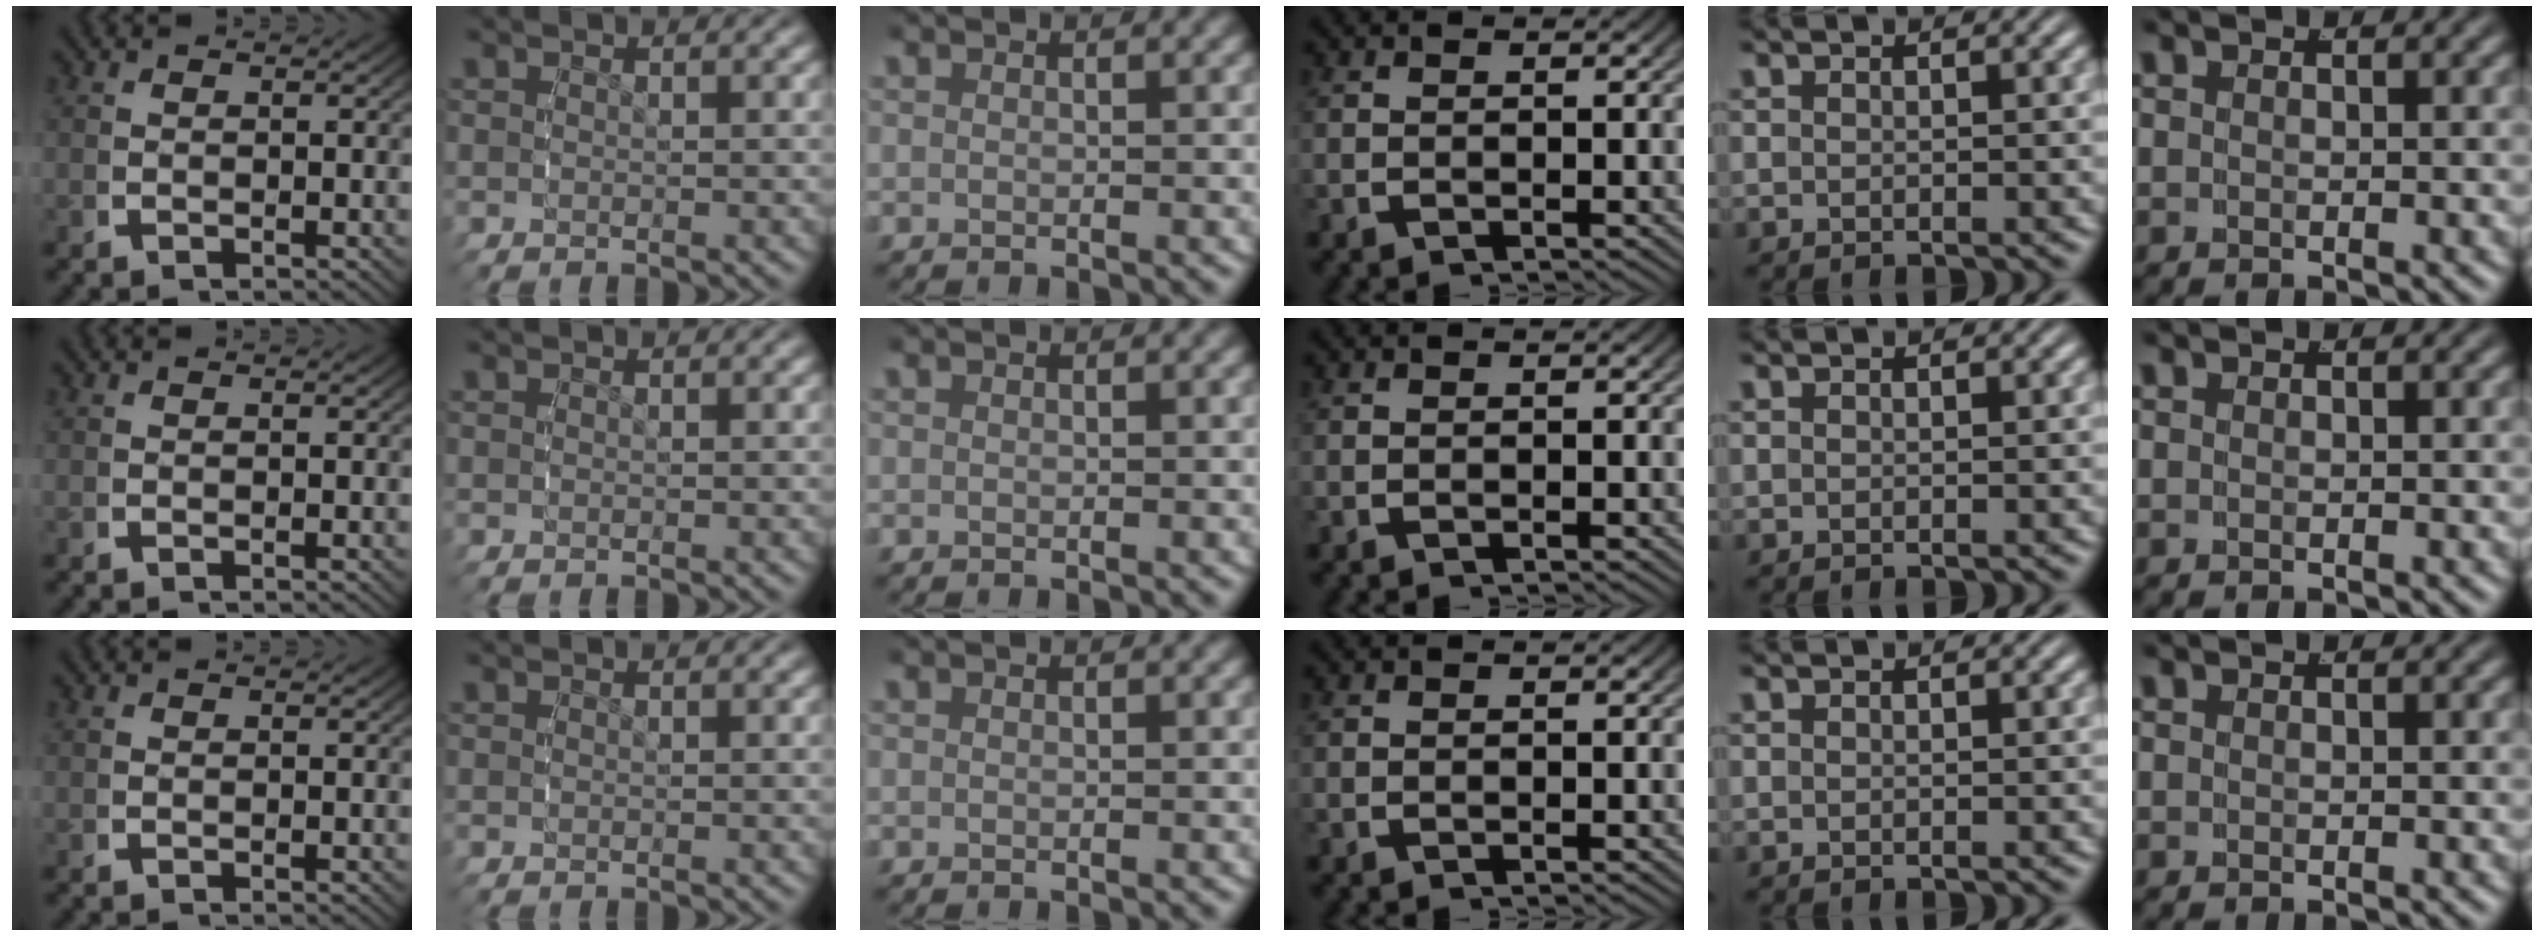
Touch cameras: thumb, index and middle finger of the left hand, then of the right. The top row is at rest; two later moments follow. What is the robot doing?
{"motion": "reach", "object": "photo album"}